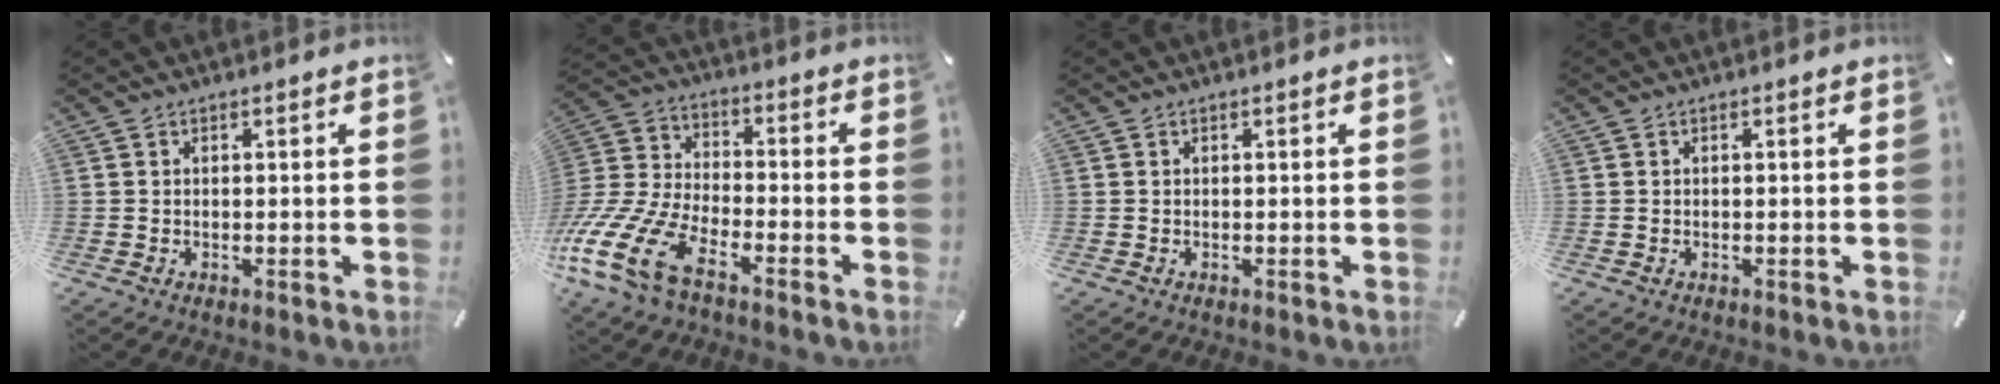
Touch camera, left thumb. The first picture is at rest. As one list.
[{"total": 15.8, "force": [-10.6, 7.1, 9.4], "torque": [-0.213, 0.039, -0.200]}, {"total": 0.0}, {"total": 0.0}]